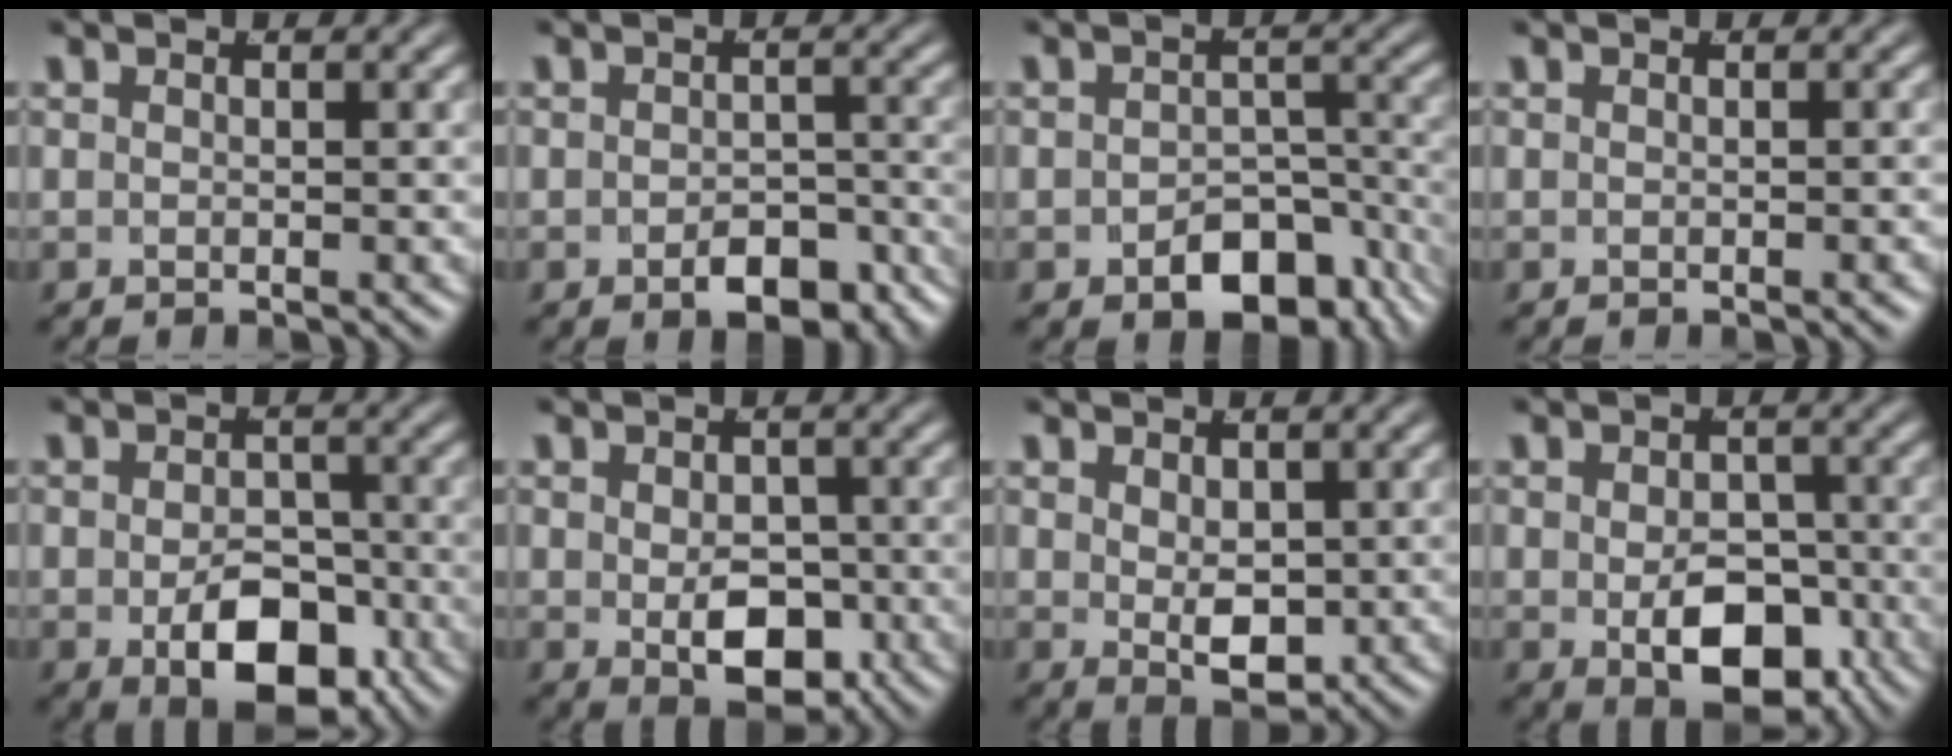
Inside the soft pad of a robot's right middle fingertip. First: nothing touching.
{"total": 4.9, "force": [-3.8, 1.9, 2.3], "torque": [-0.014, -0.015, -0.053]}
{"total": 8.2, "force": [-5.9, 4.3, 3.7], "torque": [-0.032, -0.019, -0.078]}
{"total": 0.0}
{"total": 6.8, "force": [-3.0, 3.3, 5.1], "torque": [-0.059, -0.029, -0.033]}
{"total": 5.0, "force": [-1.6, 2.5, 4.1], "torque": [-0.048, -0.031, -0.008]}
{"total": 3.5, "force": [-0.2, 1.5, 3.2], "torque": [-0.044, -0.029, 0.016]}
{"total": 6.0, "force": [-2.4, 3.1, 4.6], "torque": [-0.052, -0.032, -0.024]}